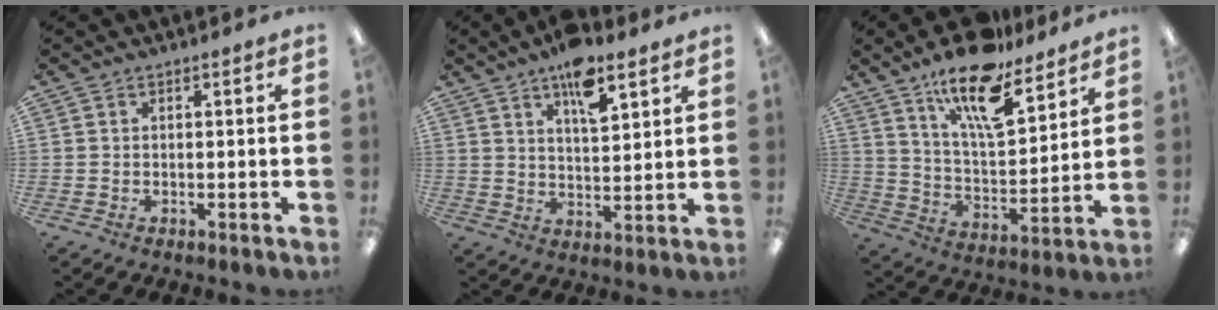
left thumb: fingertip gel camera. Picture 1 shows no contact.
{"total": 10.3, "force": [6.9, 4.1, 6.4], "torque": [-0.095, -0.035, 0.116]}
{"total": 17.0, "force": [12.7, 5.6, 9.8], "torque": [-0.168, -0.075, 0.214]}